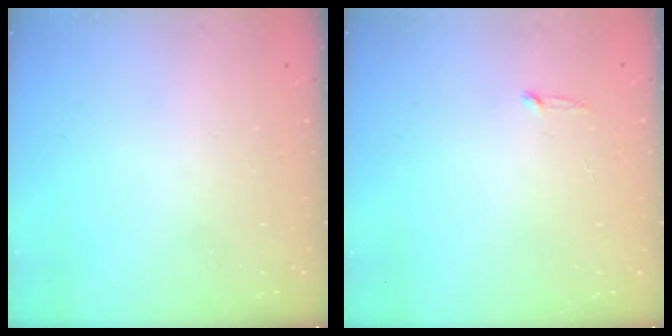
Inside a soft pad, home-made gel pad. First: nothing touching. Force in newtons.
{"total": 2.5, "press": 2.5, "slide": 0.2}